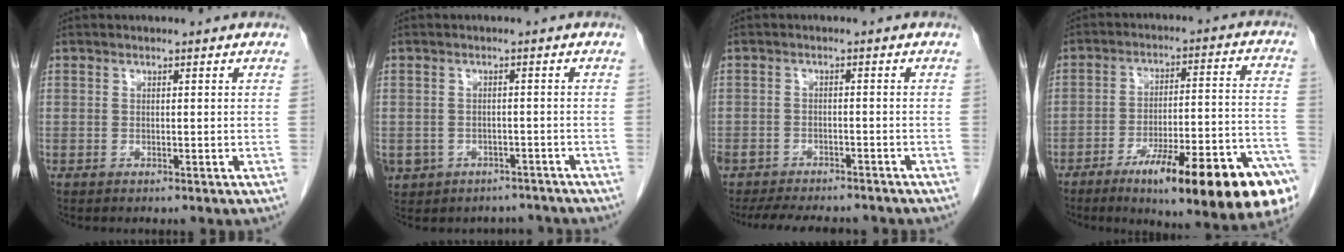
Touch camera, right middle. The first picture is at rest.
{"total": 9.6, "force": [-6.5, 6.6, 2.2], "torque": [-0.050, 0.011, -0.075]}
{"total": 13.0, "force": [-11.4, 3.8, 5.0], "torque": [-0.099, -0.002, -0.152]}
{"total": 22.6, "force": [-13.5, 2.1, 18.0], "torque": [-0.171, 0.012, -0.199]}